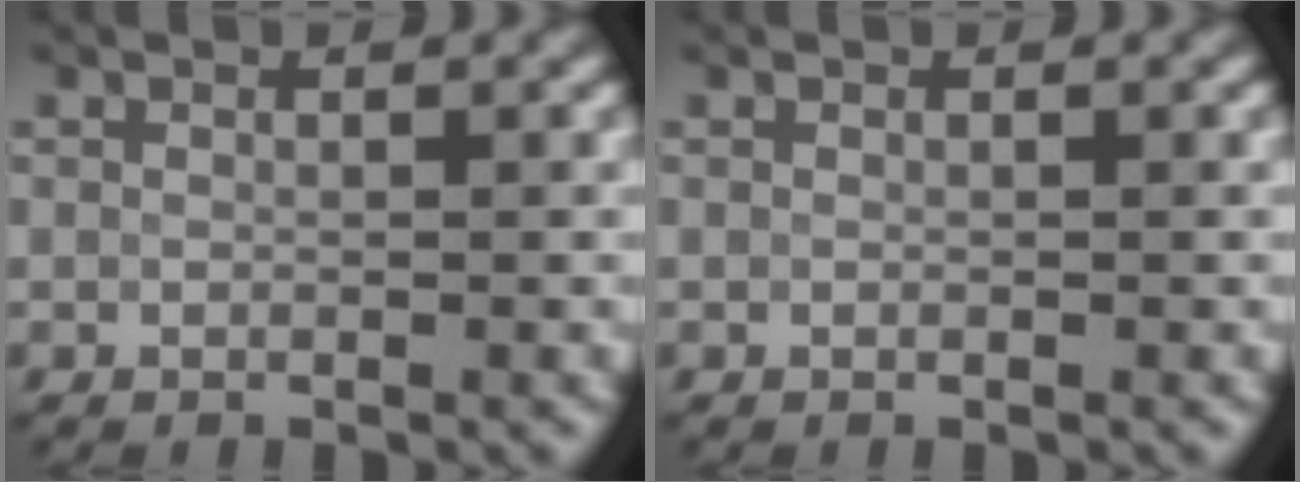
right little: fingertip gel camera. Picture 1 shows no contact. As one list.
[{"total": 0.0}]